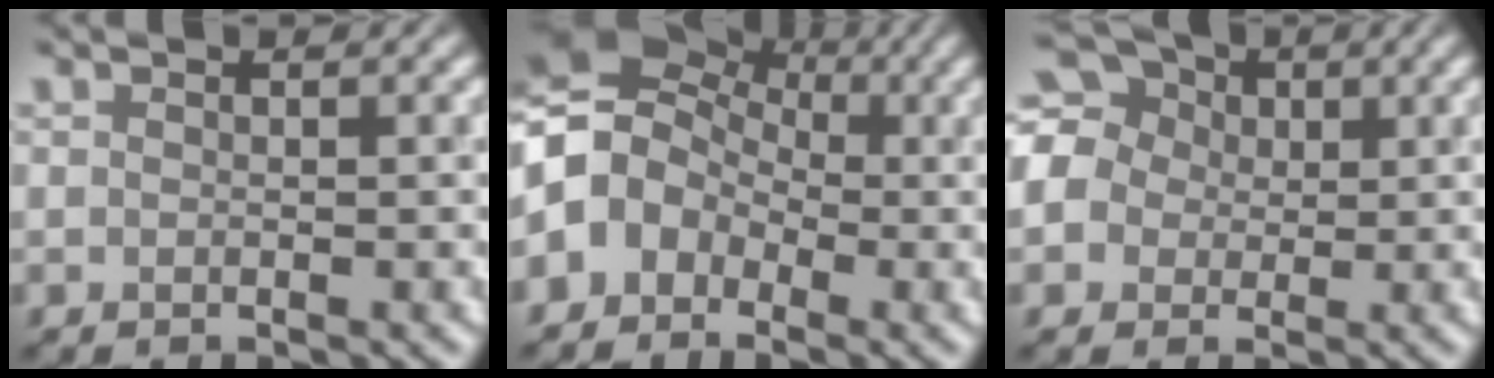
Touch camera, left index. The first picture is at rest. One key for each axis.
{"total": 6.6, "fx": -1.0, "fy": 5.4, "fz": 3.6, "tx": -0.072, "ty": 0.016, "tz": -0.045}
{"total": 9.1, "fx": 2.1, "fy": 8.0, "fz": 3.7, "tx": -0.099, "ty": 0.047, "tz": 0.010}